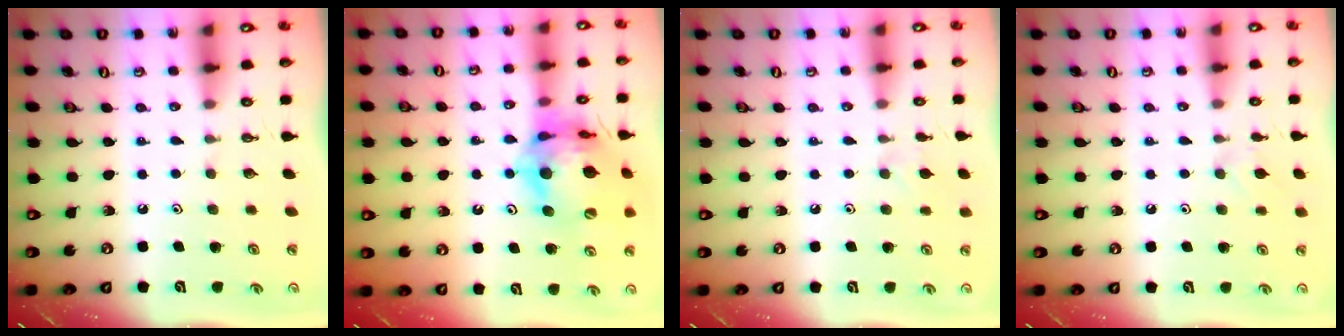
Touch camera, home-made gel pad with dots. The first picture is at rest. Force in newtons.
{"total": 18.5, "press": 18.4, "slide": 2.1}
{"total": 5.3, "press": 5.2, "slide": 0.9}
{"total": 4.1, "press": 4.1, "slide": 0.7}